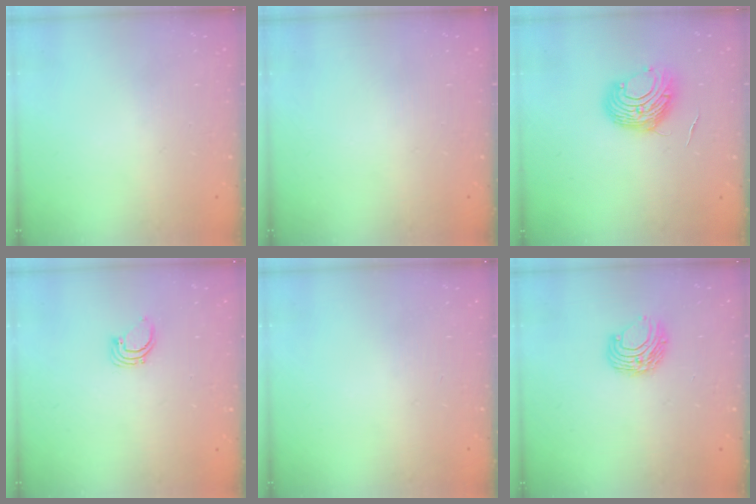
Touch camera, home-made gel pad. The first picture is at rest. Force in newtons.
{"total": 0.0}
{"total": 10.2, "press": 10.2, "slide": 0.8}
{"total": 2.5, "press": 2.5, "slide": 0.1}
{"total": 0.0}
{"total": 7.7, "press": 7.7, "slide": 0.3}